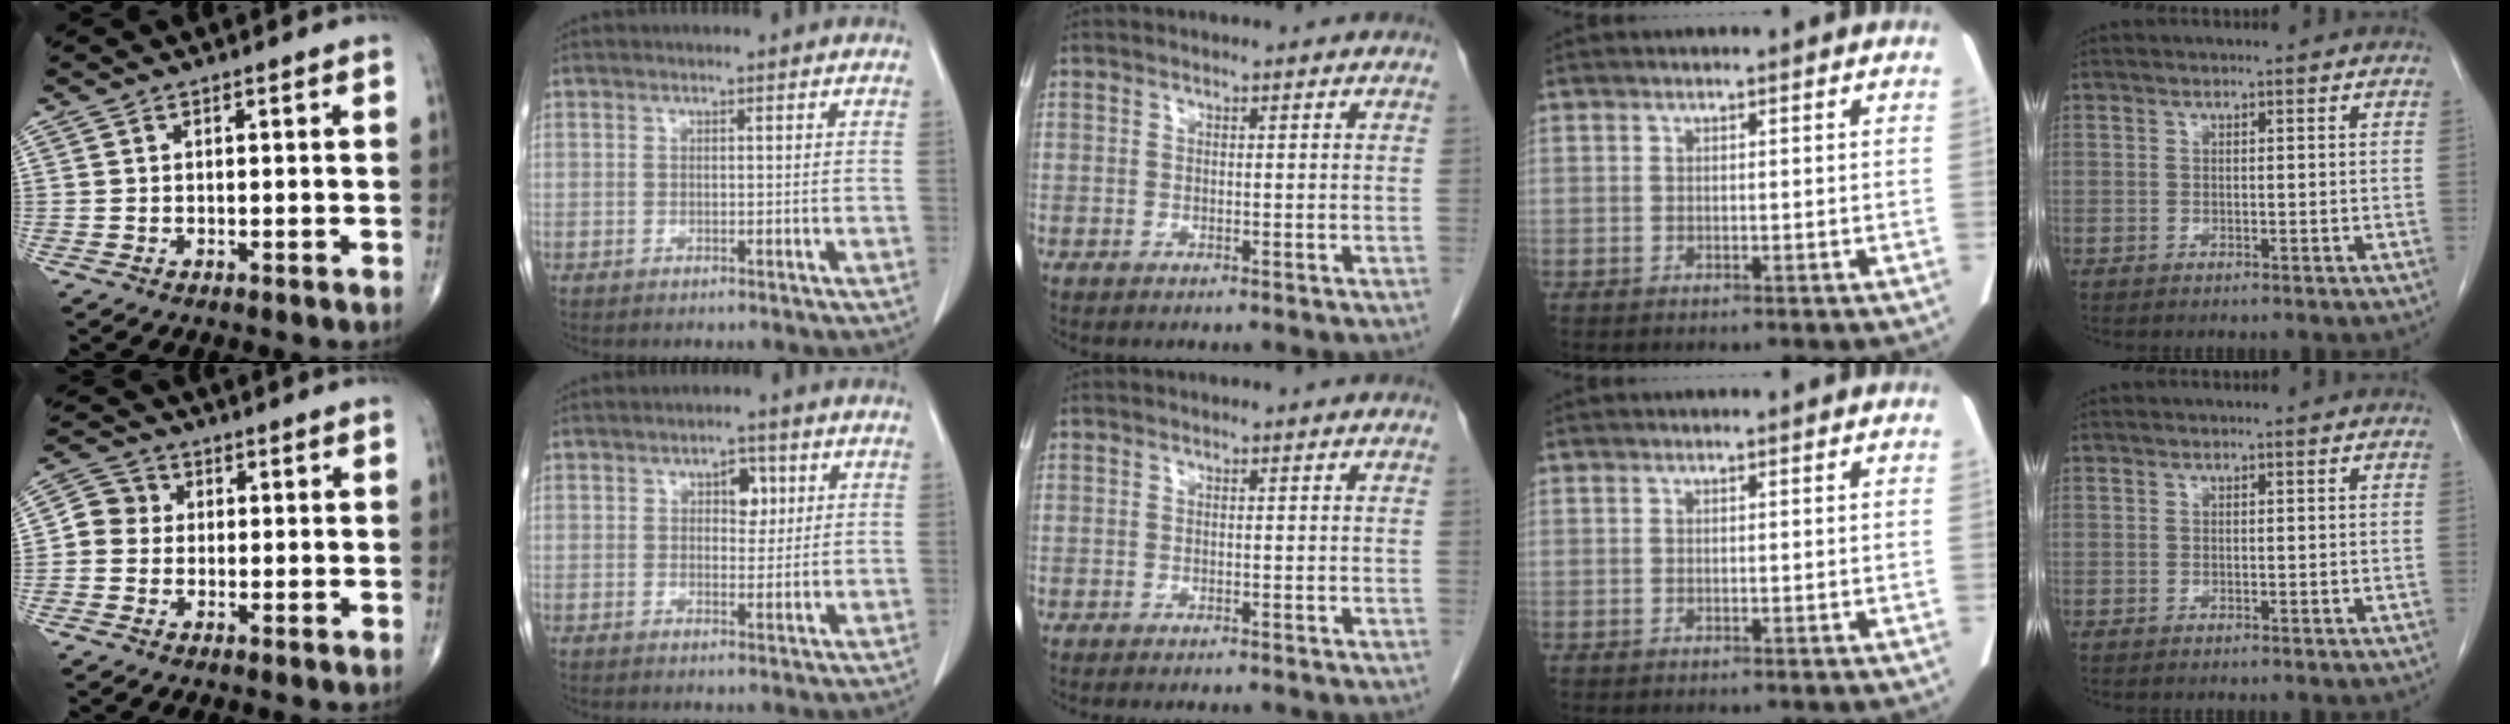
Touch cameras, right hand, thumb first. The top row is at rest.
{"thumb": {"total": 4.7, "force": [-0.2, 4.4, 1.5], "torque": [-0.009, 0.013, -0.018]}, "index": {"total": 3.6, "force": [1.3, 2.1, 2.7], "torque": [-0.034, 0.009, 0.018]}, "middle": {"total": 3.7, "force": [-3.3, 0.3, 1.7], "torque": [-0.019, -0.005, -0.041]}}